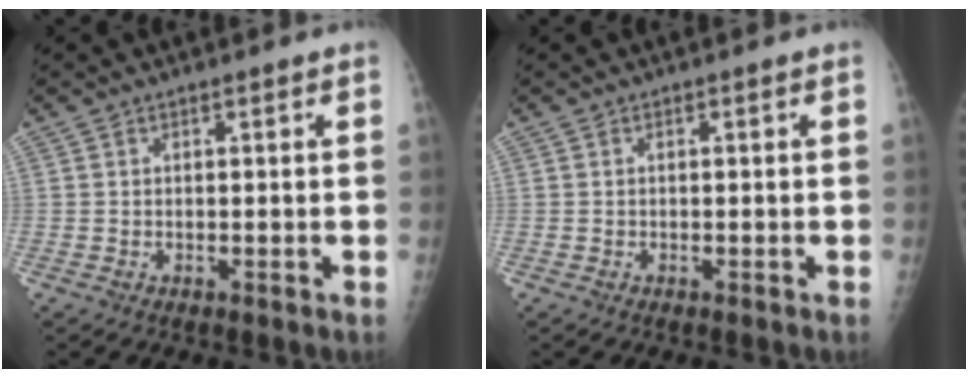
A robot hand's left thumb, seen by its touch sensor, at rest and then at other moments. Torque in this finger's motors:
{"motor_torque": [0.00, 0.00, 0.00, 0.00, 0.00]}